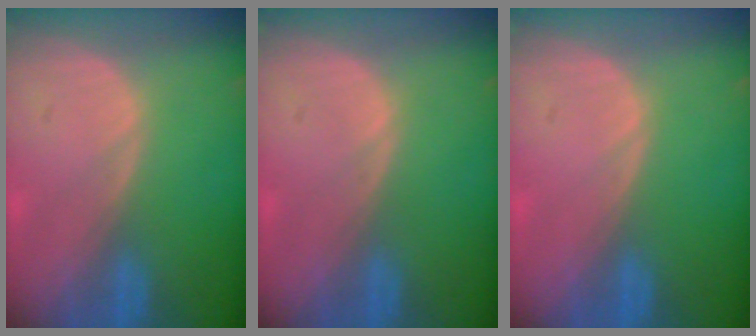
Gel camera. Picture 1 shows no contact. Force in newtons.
{"total": 0.0}
{"total": 0.0}